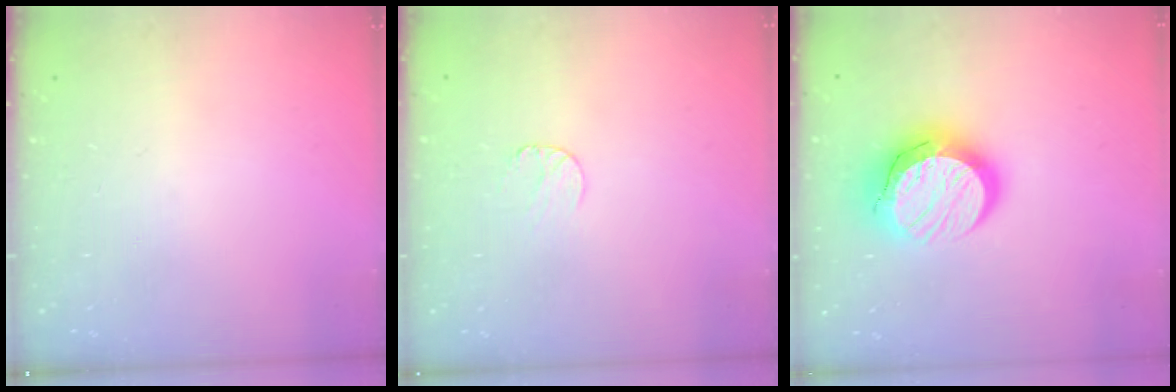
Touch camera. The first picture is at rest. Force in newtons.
{"total": 4.8, "press": 4.8, "slide": 0.5}
{"total": 14.5, "press": 14.5, "slide": 0.9}